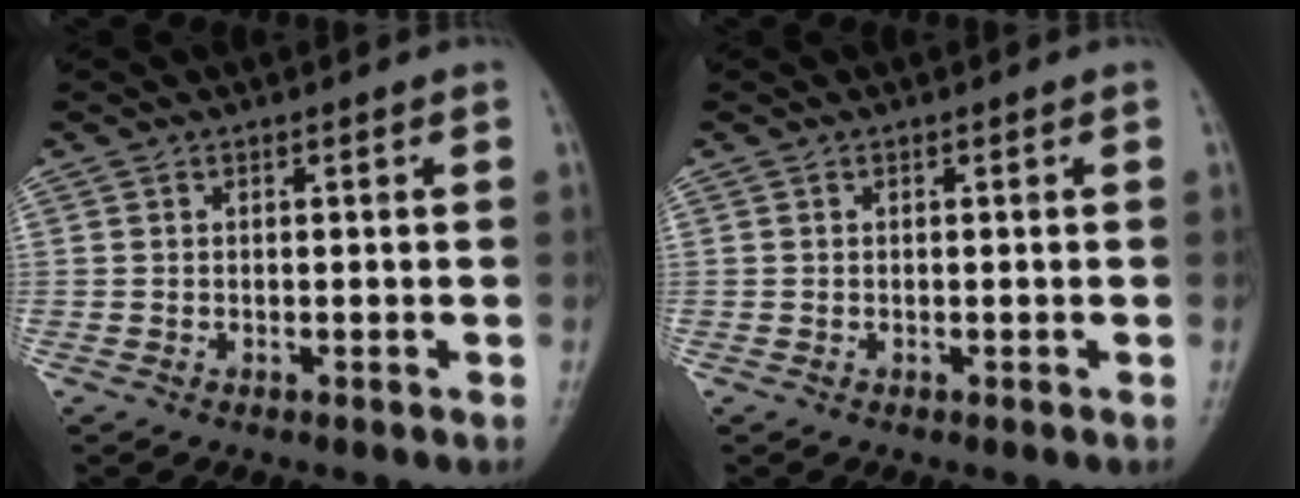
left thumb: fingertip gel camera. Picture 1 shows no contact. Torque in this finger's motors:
{"motor_torque": [0.08, 0.09, 0.00, 0.00, 0.02]}